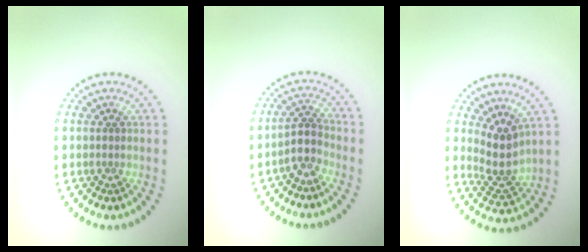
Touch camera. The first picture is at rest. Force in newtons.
{"total": 2.5, "press": 1.9, "slide": 1.6}
{"total": 3.3, "press": 2.6, "slide": 2.0}